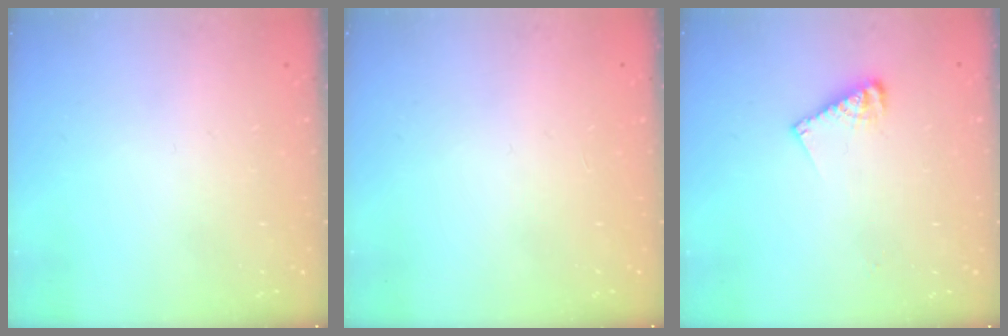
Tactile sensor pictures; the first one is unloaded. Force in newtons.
{"total": 0.0}
{"total": 6.8, "press": 6.8, "slide": 0.1}